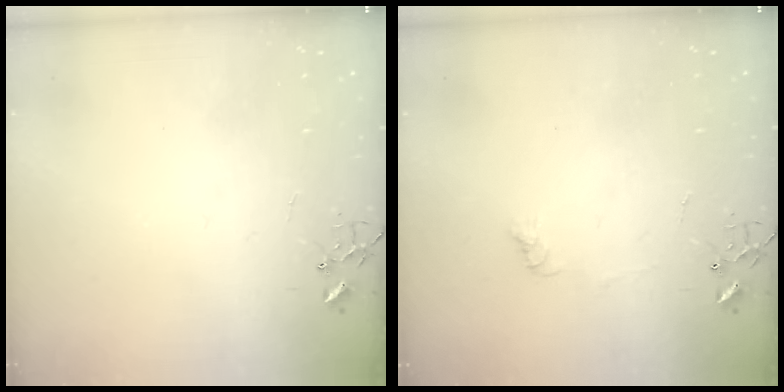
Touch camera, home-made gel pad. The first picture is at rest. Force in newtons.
{"total": 4.9, "press": 4.9, "slide": 0.7}